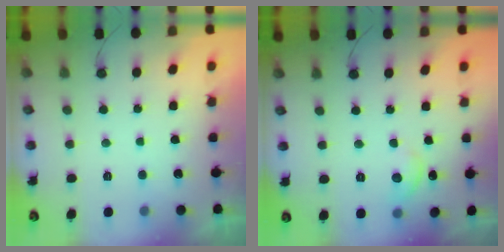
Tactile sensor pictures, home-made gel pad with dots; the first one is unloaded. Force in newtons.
{"total": 6.2, "press": 6.2, "slide": 0.7}